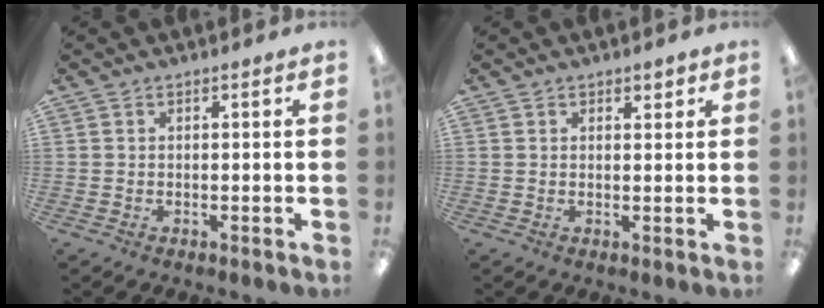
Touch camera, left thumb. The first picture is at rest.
{"total": 1.5, "force": [1.1, 0.8, 0.4], "torque": [0.000, -0.002, 0.019]}